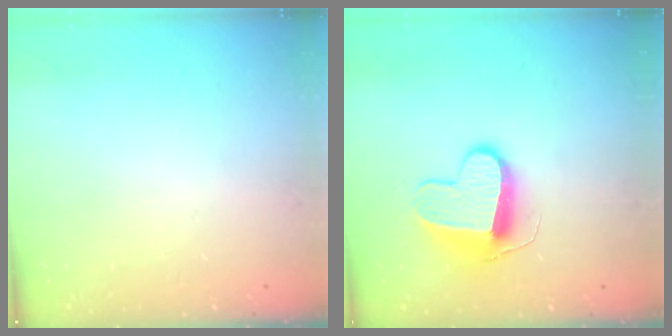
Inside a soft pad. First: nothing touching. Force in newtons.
{"total": 10.6, "press": 10.6, "slide": 0.4}